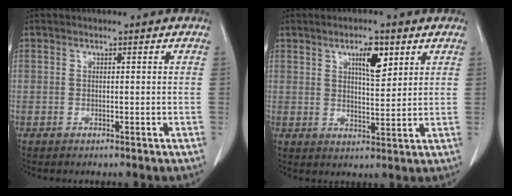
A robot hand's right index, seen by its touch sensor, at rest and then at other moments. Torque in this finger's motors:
{"motor_torque": [0.17, 0.21, 0.09, 0.03]}